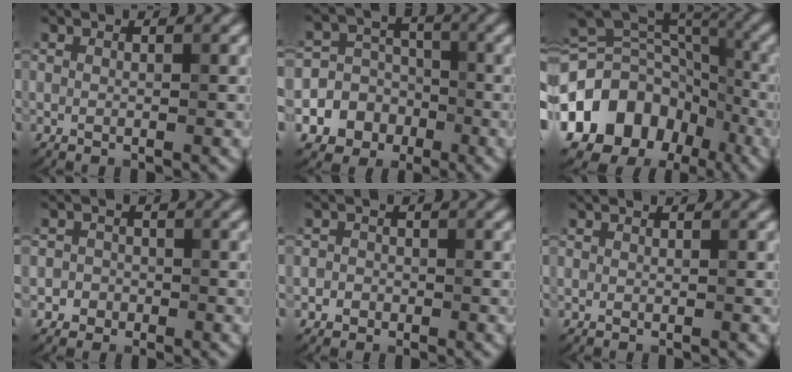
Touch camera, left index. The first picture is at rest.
{"total": 6.5, "force": [-2.7, 5.8, 1.2], "torque": [0.000, 0.000, -0.067]}
{"total": 16.4, "force": [-6.9, 13.2, 6.7], "torque": [-0.145, -0.008, -0.130]}
{"total": 1.8, "force": [-0.7, 1.6, 0.0], "torque": [0.024, 0.007, -0.021]}
{"total": 1.2, "force": [-0.5, 1.1, 0.2], "torque": [0.013, 0.000, -0.014]}
{"total": 0.0}